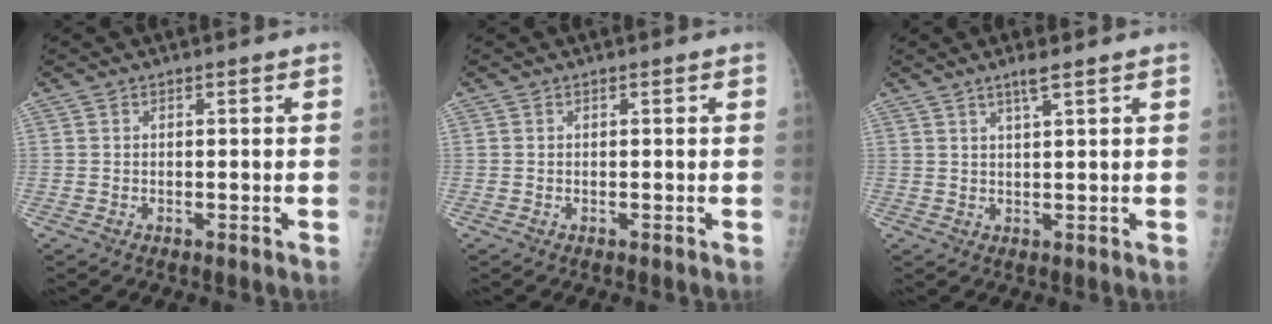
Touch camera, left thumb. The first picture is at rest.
{"total": 0.0}
{"total": 3.0, "force": [2.0, 0.1, 2.2], "torque": [-0.045, -0.010, 0.039]}